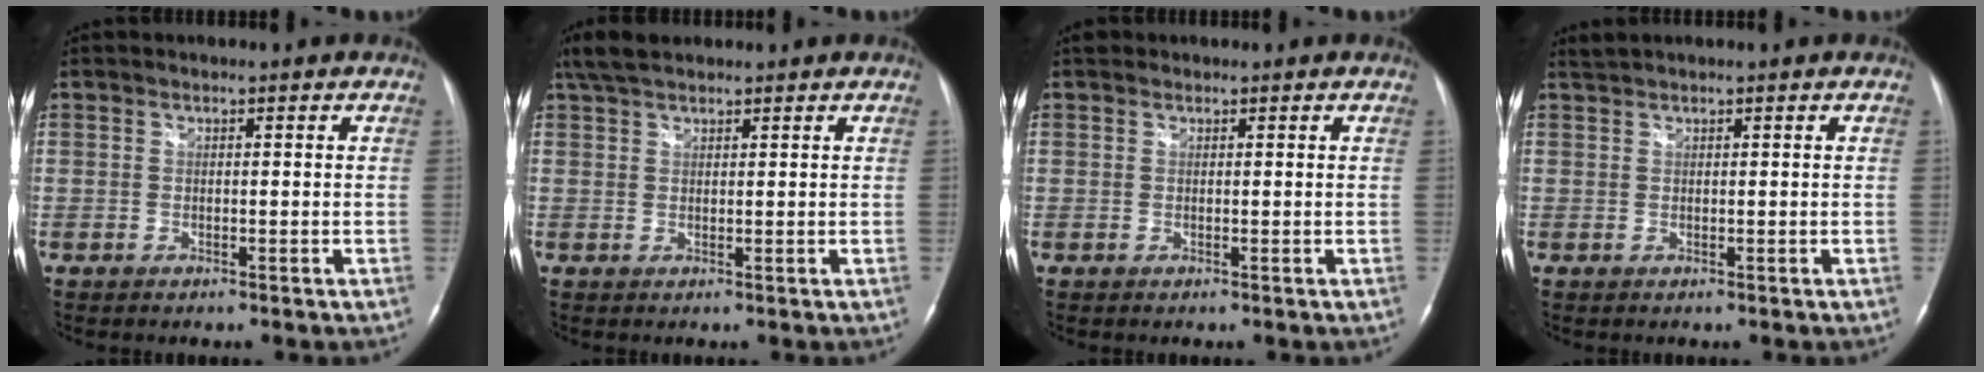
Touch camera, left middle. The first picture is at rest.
{"total": 4.4, "force": [3.6, 1.5, 2.1], "torque": [-0.049, 0.022, 0.069]}
{"total": 0.7, "force": [0.6, 0.5, 0.0], "torque": [-0.001, 0.009, 0.007]}
{"total": 0.9, "force": [0.9, -0.2, 0.1], "torque": [-0.007, 0.014, 0.024]}